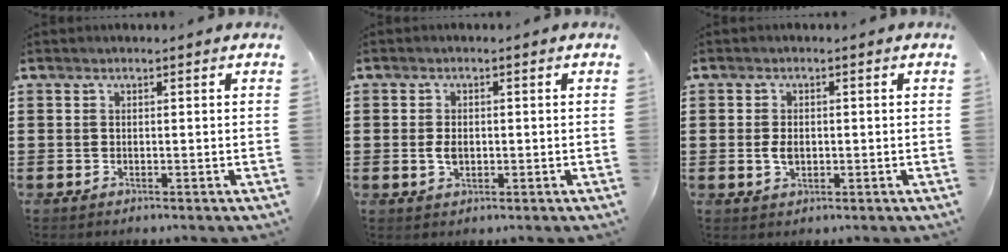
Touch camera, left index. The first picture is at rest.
{"total": 2.6, "force": [-0.1, 1.5, 2.1], "torque": [-0.048, 0.002, -0.004]}
{"total": 2.6, "force": [-0.1, 1.6, 2.1], "torque": [-0.049, 0.001, -0.004]}